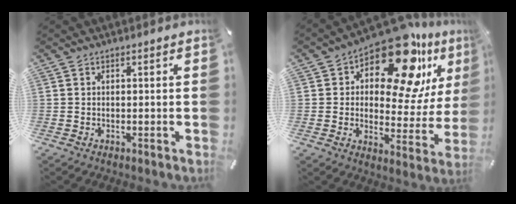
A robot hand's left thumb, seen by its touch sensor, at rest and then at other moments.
{"total": 19.0, "force": [11.9, 8.9, 11.8], "torque": [-0.169, -0.088, 0.199]}